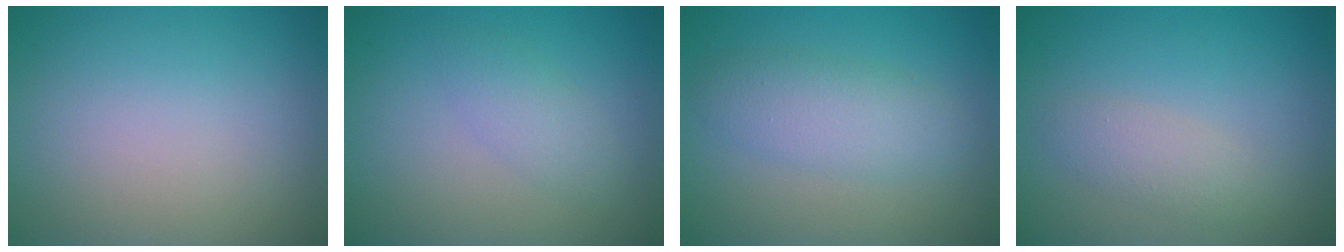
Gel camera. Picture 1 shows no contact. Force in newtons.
{"total": 1.9, "press": 1.9, "slide": 0.2}
{"total": 3.5, "press": 3.5, "slide": 0.2}
{"total": 1.9, "press": 1.9, "slide": 0.0}